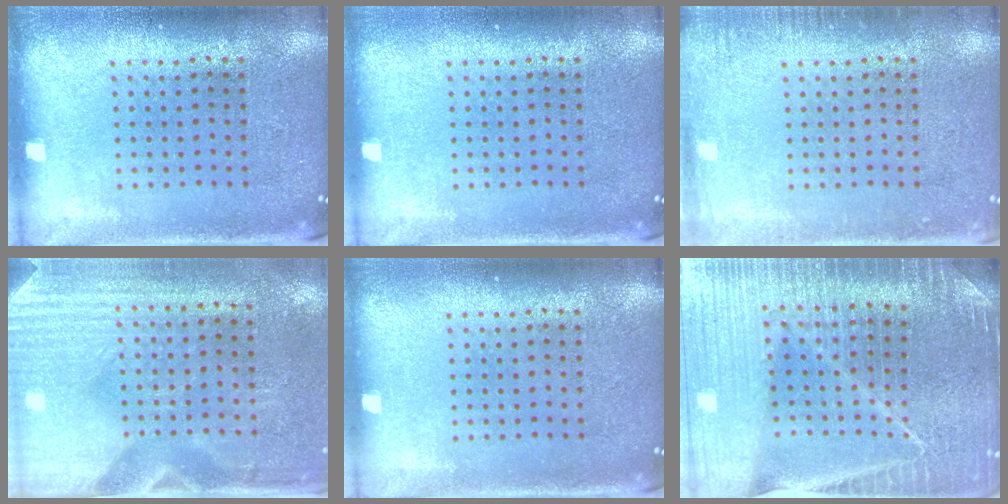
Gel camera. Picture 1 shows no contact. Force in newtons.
{"total": 0.0}
{"total": 1.5, "press": 1.4, "slide": 0.2}
{"total": 3.0, "press": 2.6, "slide": 1.5}
{"total": 0.0}
{"total": 4.3, "press": 4.1, "slide": 1.4}